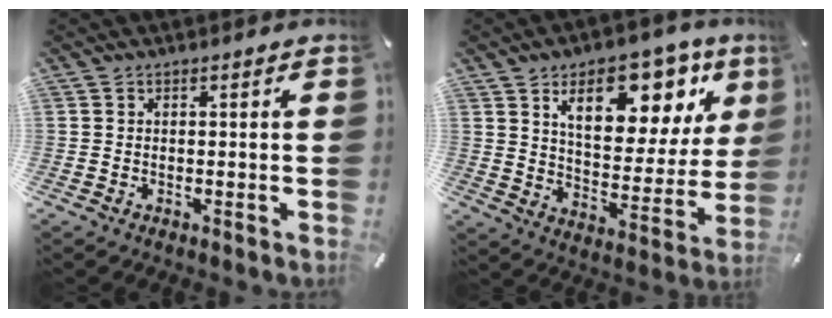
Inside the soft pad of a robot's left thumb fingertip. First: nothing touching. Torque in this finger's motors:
{"motor_torque": [2.52, 2.49, 1.43, -1.33, 0.47]}